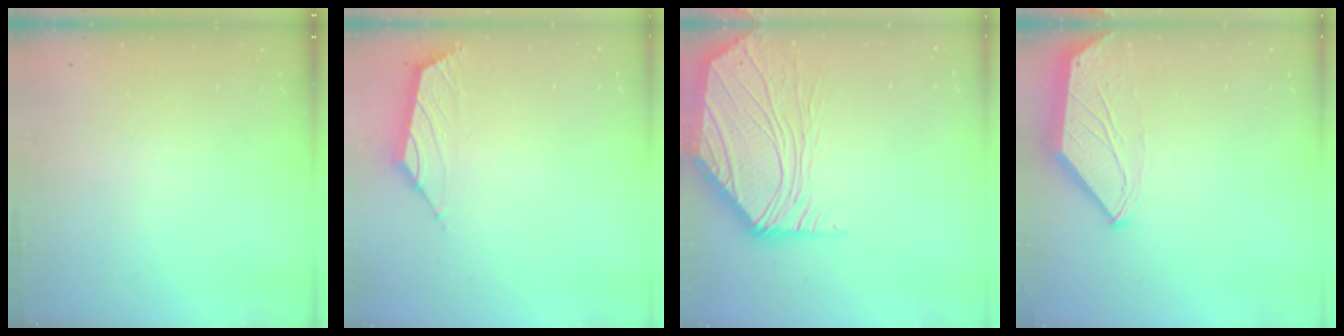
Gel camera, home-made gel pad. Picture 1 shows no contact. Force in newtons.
{"total": 1.7, "press": 1.6, "slide": 0.7}
{"total": 10.5, "press": 10.4, "slide": 1.3}
{"total": 0.0}